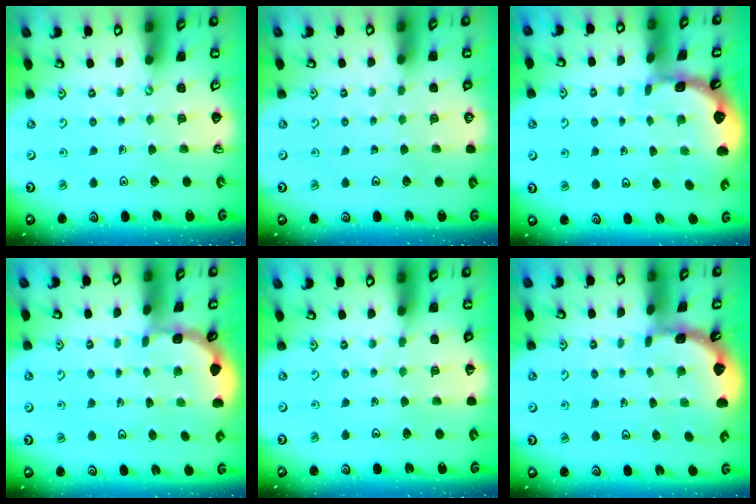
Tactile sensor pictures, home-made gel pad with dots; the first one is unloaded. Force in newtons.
{"total": 0.0}
{"total": 1.2, "press": 1.1, "slide": 0.2}
{"total": 1.7, "press": 1.7, "slide": 0.1}
{"total": 3.9, "press": 3.8, "slide": 0.6}
{"total": 1.8, "press": 1.8, "slide": 0.1}